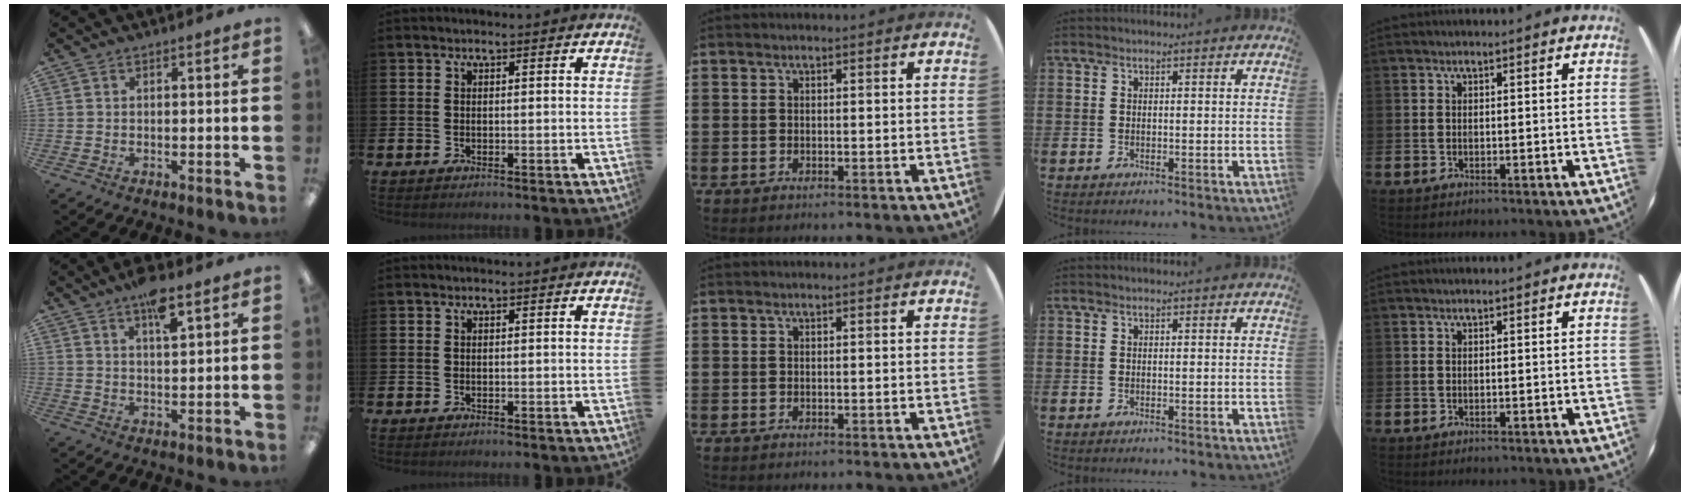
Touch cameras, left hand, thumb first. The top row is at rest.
{"thumb": {"total": 6.8, "force": [4.6, 1.9, 4.7], "torque": [-0.071, -0.023, 0.073]}}